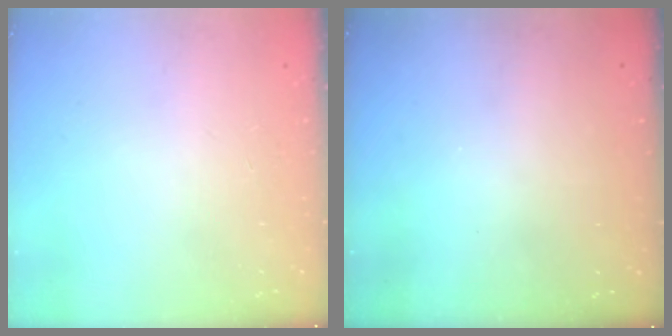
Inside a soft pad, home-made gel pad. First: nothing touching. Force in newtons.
{"total": 3.0, "press": 3.0, "slide": 0.1}